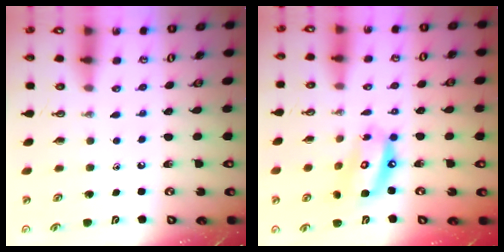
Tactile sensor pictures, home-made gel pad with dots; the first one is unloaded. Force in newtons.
{"total": 12.5, "press": 12.4, "slide": 1.4}